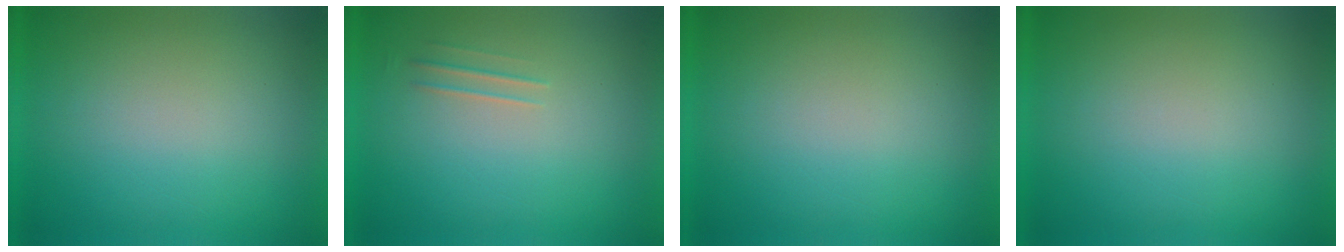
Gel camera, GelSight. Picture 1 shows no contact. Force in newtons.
{"total": 1.5}
{"total": 0.0}
{"total": 0.0}